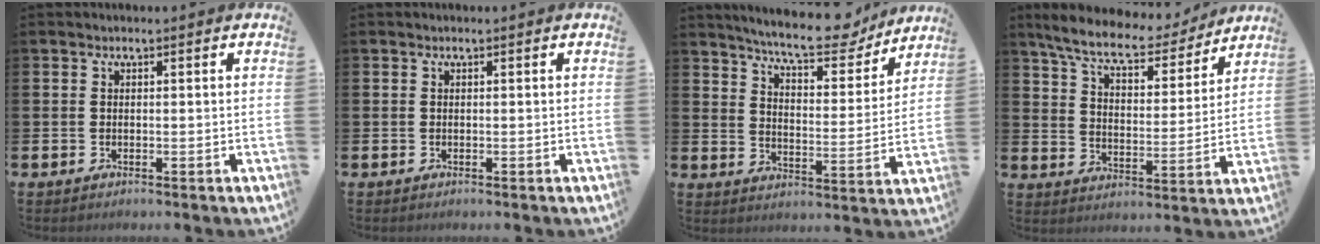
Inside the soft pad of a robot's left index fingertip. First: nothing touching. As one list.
[{"total": 0.0}, {"total": 9.6, "force": [8.7, 1.8, 3.7], "torque": [-0.081, -0.051, 0.150]}, {"total": 8.5, "force": [7.6, 1.9, 3.2], "torque": [-0.094, -0.046, 0.131]}]